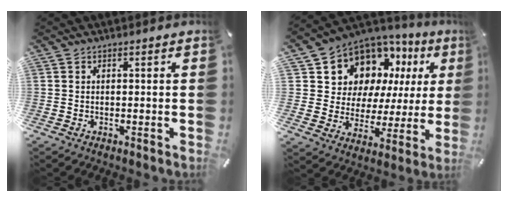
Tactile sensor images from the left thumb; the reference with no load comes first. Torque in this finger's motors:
{"motor_torque": [2.49, 2.52, 1.48, -1.29, 0.11]}